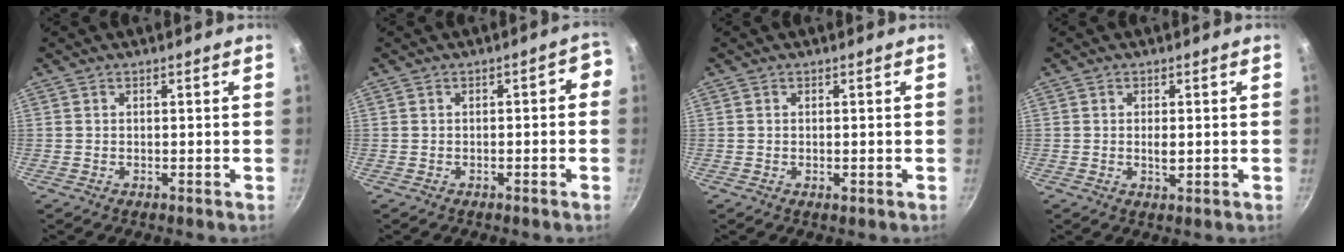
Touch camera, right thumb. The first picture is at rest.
{"total": 3.1, "force": [-0.6, 1.6, 2.6], "torque": [-0.015, 0.030, -0.003]}
{"total": 0.8, "force": [-0.2, 0.3, 0.7], "torque": [-0.009, -0.001, -0.003]}
{"total": 2.0, "force": [-0.1, 0.8, 1.8], "torque": [-0.033, -0.003, 0.001]}